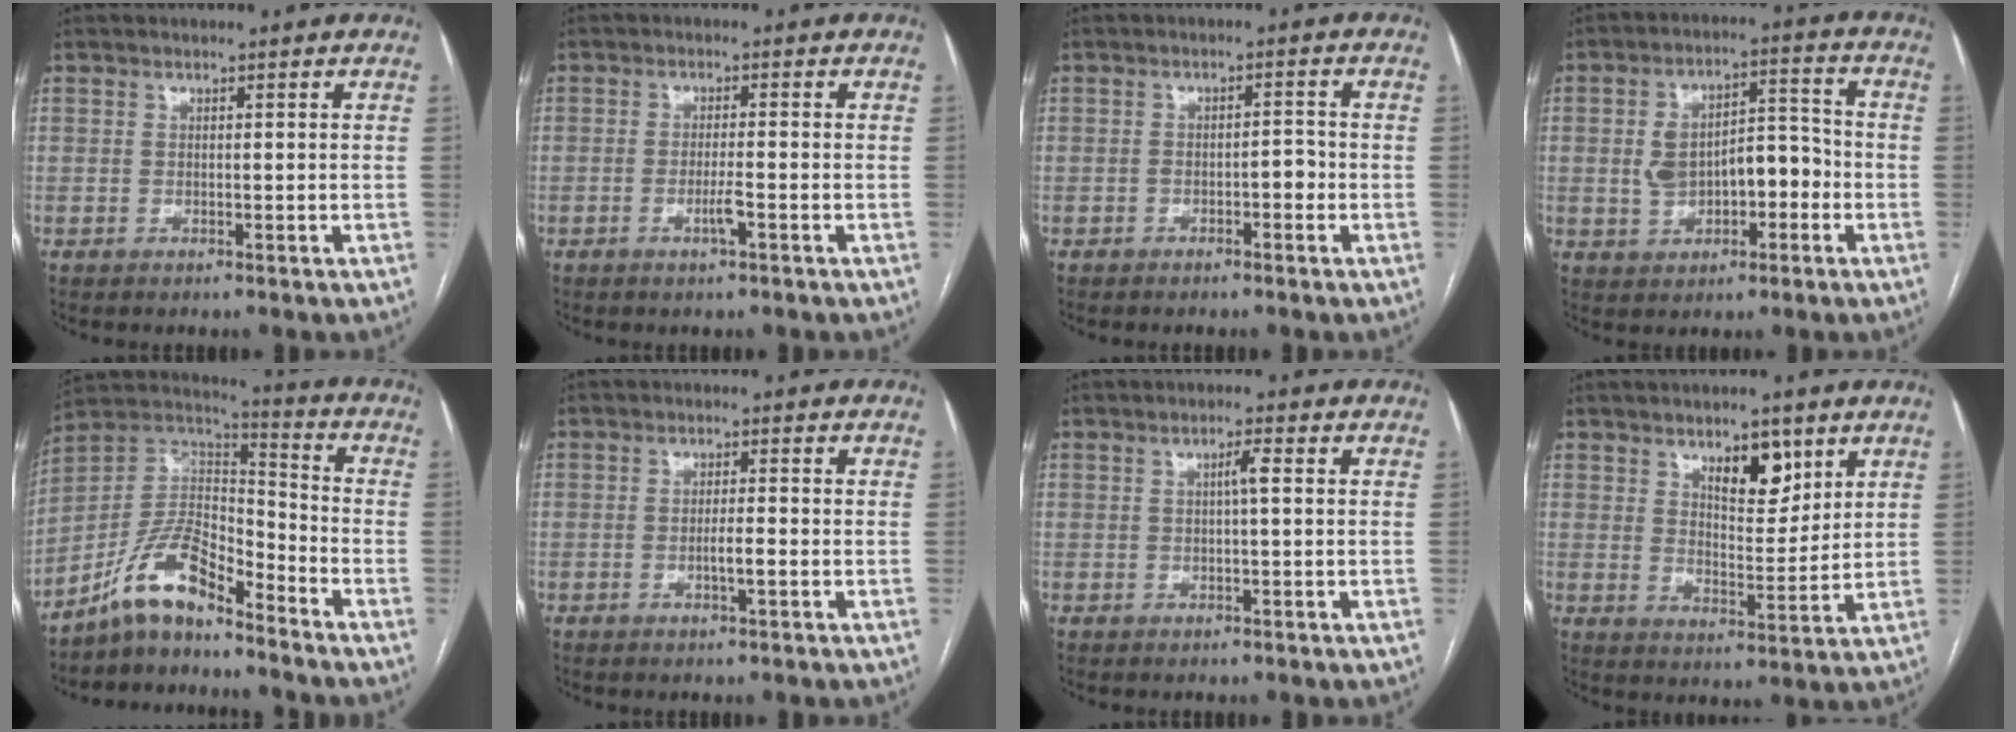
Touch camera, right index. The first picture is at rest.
{"total": 2.7, "force": [-1.2, 0.1, 2.3], "torque": [-0.045, -0.002, -0.023]}
{"total": 2.4, "force": [-1.1, 0.9, 2.0], "torque": [-0.028, 0.009, -0.016]}
{"total": 9.7, "force": [-1.6, 5.3, 7.9], "torque": [-0.136, 0.036, -0.017]}
{"total": 10.9, "force": [-8.7, 3.2, 5.8], "torque": [-0.117, 0.037, -0.163]}
{"total": 2.4, "force": [-0.8, 0.1, 2.3], "torque": [-0.039, 0.000, -0.015]}
{"total": 1.9, "force": [0.2, 0.0, 1.9], "torque": [-0.032, 0.004, 0.004]}
{"total": 7.2, "force": [4.2, 2.9, 5.1], "torque": [-0.077, -0.006, 0.070]}